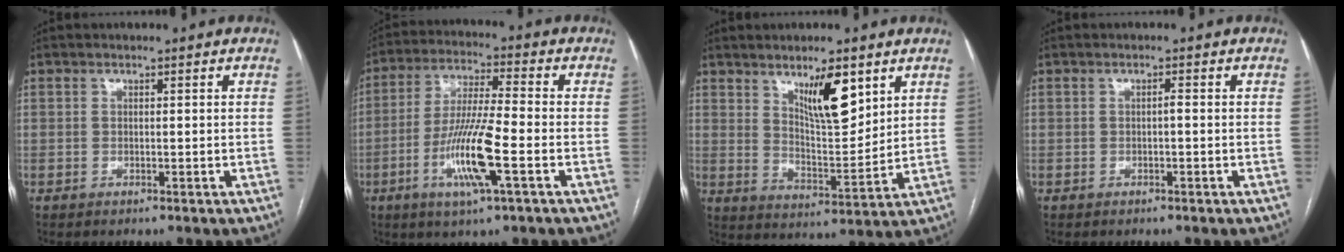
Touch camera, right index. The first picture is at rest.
{"total": 11.8, "force": [-4.0, 0.6, 11.1], "torque": [-0.223, -0.010, -0.075]}
{"total": 9.2, "force": [5.2, 2.3, 7.2], "torque": [-0.126, -0.009, 0.096]}
{"total": 0.6, "force": [-0.2, 0.1, 0.6], "torque": [-0.009, 0.002, -0.002]}